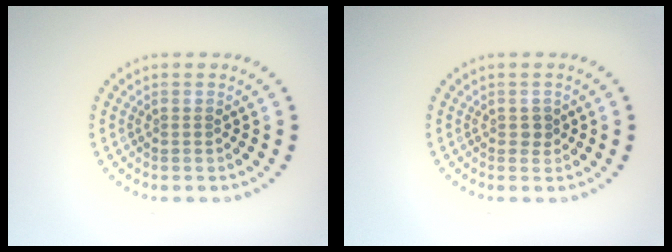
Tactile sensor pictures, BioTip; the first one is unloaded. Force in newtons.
{"total": 1.0, "press": 0.9, "slide": 0.3}